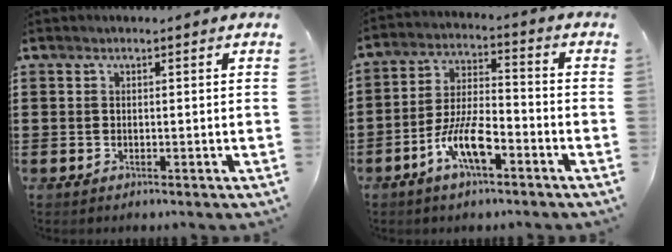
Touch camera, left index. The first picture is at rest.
{"total": 8.8, "force": [-4.8, 3.1, 6.7], "torque": [-0.148, 0.003, -0.094]}